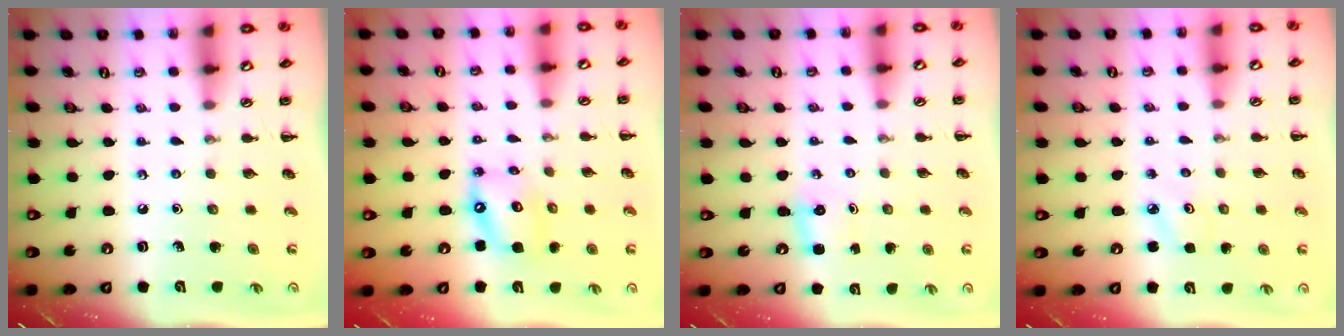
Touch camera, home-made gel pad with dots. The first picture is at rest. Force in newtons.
{"total": 9.0, "press": 8.8, "slide": 1.9}
{"total": 2.1, "press": 2.0, "slide": 0.6}
{"total": 2.3, "press": 2.2, "slide": 0.5}